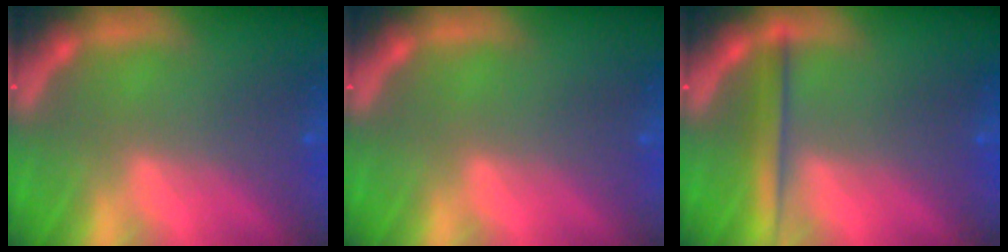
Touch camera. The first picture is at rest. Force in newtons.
{"total": 0.0}
{"total": 2.9}